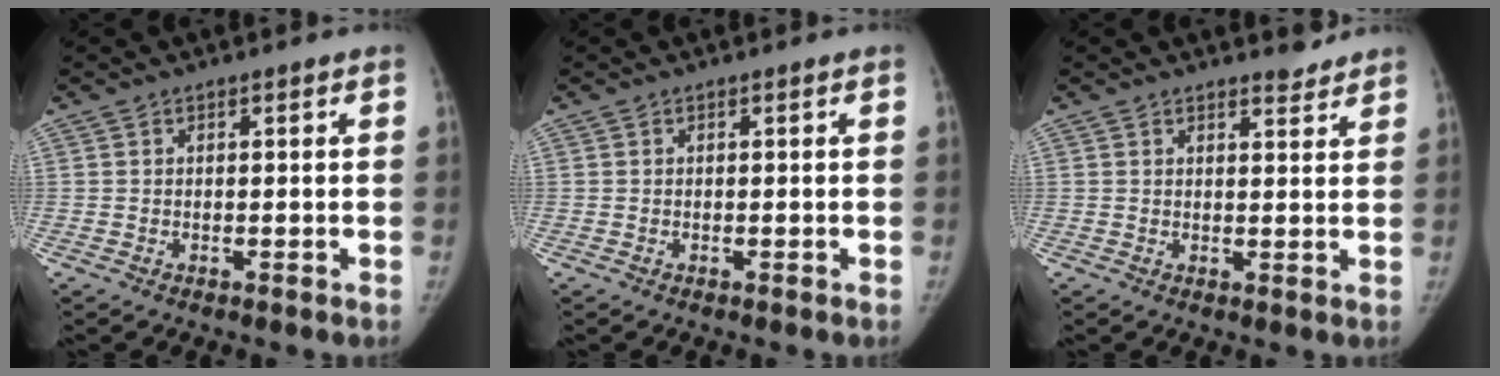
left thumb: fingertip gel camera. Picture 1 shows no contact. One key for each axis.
{"total": 0.0}
{"total": 2.7, "fx": 2.5, "fy": 0.7, "fz": 0.6, "tx": 0.003, "ty": -0.021, "tz": 0.032}